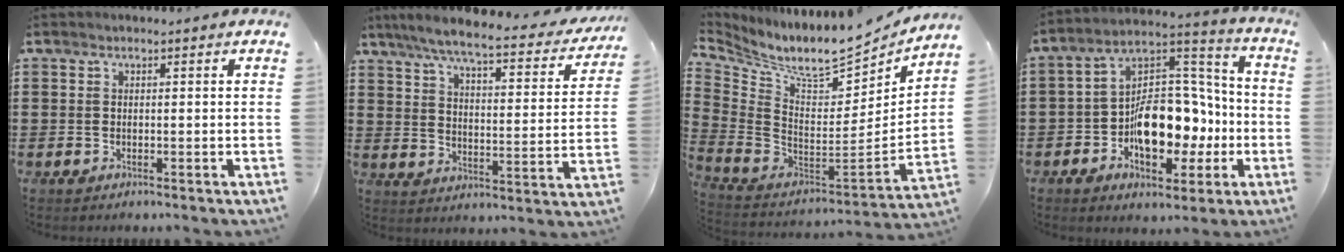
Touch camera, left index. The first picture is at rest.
{"total": 6.8, "force": [5.8, 0.1, 3.7], "torque": [-0.096, -0.038, 0.094]}
{"total": 8.3, "force": [6.9, 1.6, 4.2], "torque": [-0.100, -0.069, 0.113]}
{"total": 11.7, "force": [-3.5, 7.8, 7.9], "torque": [-0.129, 0.006, -0.060]}